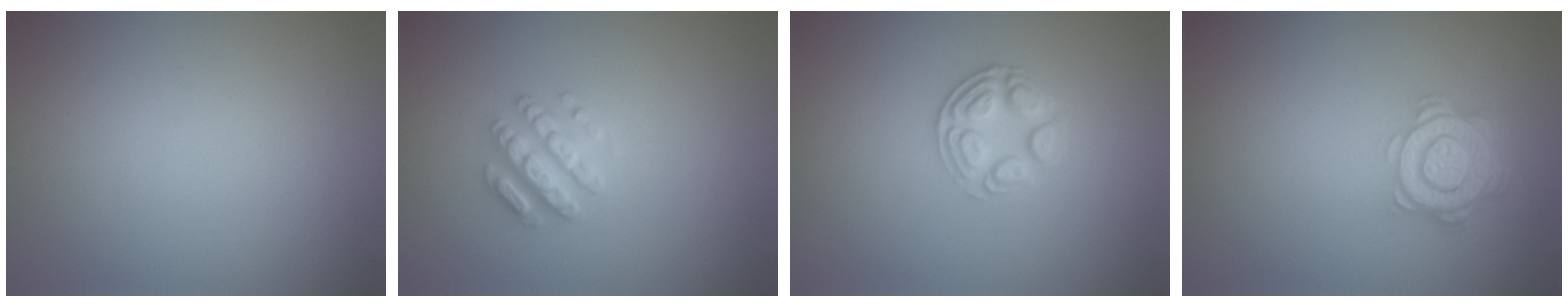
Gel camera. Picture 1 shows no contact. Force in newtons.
{"total": 2.9, "press": 2.8, "slide": 0.6}
{"total": 2.6, "press": 2.4, "slide": 1.1}
{"total": 4.7, "press": 3.6, "slide": 3.1}